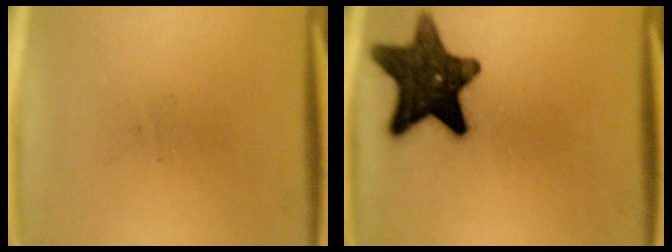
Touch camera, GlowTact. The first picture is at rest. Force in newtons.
{"total": 14.3}